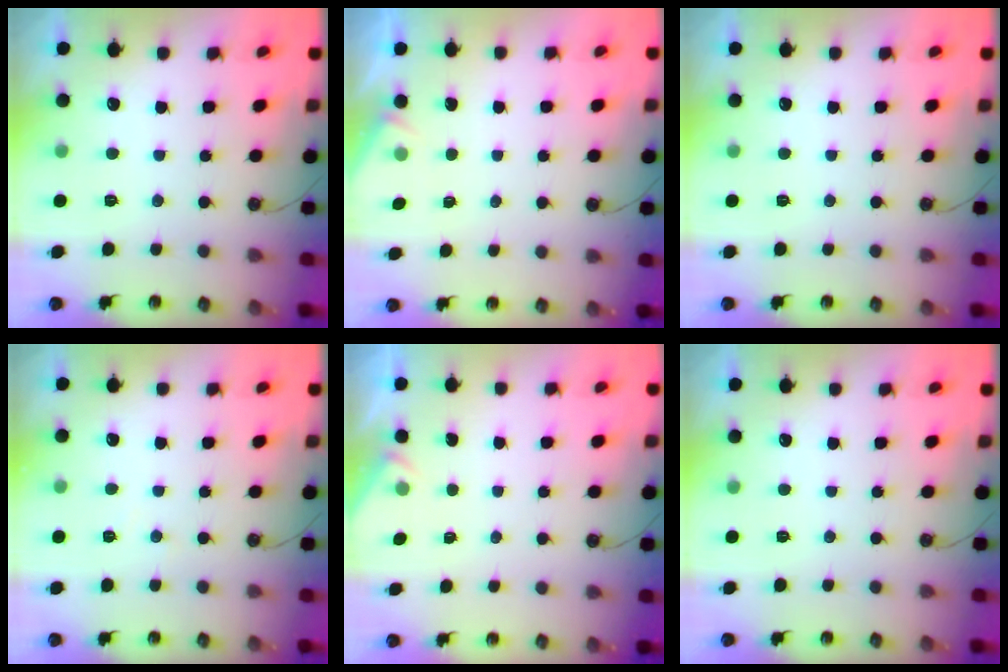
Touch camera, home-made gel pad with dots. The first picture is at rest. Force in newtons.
{"total": 2.9, "press": 2.8, "slide": 0.5}
{"total": 0.0}
{"total": 4.5, "press": 4.4, "slide": 0.7}
{"total": 2.8, "press": 2.7, "slide": 0.4}
{"total": 0.0}